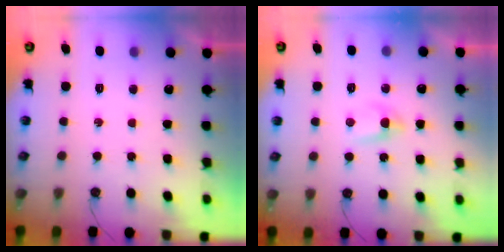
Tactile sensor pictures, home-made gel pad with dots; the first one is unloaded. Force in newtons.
{"total": 3.2, "press": 3.2, "slide": 0.6}